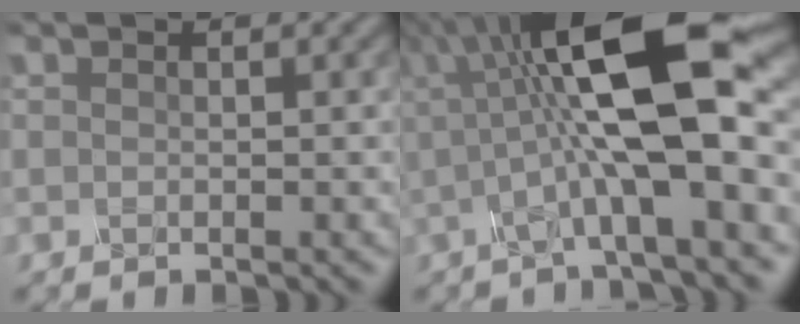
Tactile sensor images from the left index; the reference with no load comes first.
{"total": 12.2, "force": [1.6, 3.1, 11.7], "torque": [-0.193, 0.022, 0.024]}